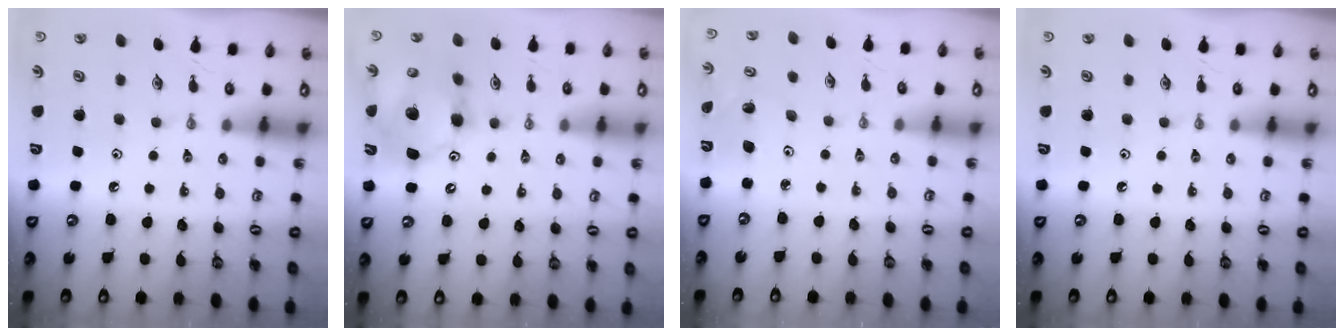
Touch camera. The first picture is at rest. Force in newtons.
{"total": 13.8, "press": 13.6, "slide": 2.4}
{"total": 2.0, "press": 2.0, "slide": 0.2}
{"total": 0.0}